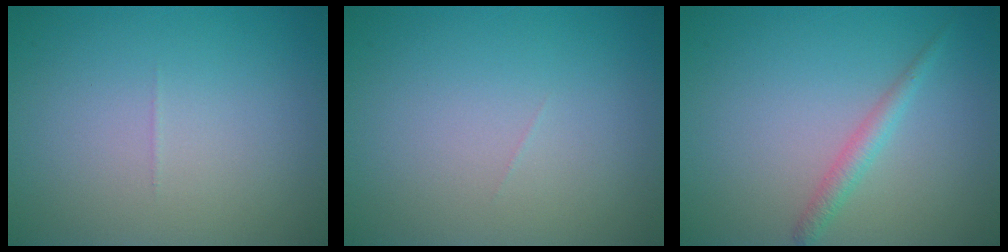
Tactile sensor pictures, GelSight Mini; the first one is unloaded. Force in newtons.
{"total": 0.0}
{"total": 1.6, "press": 1.6, "slide": 0.0}